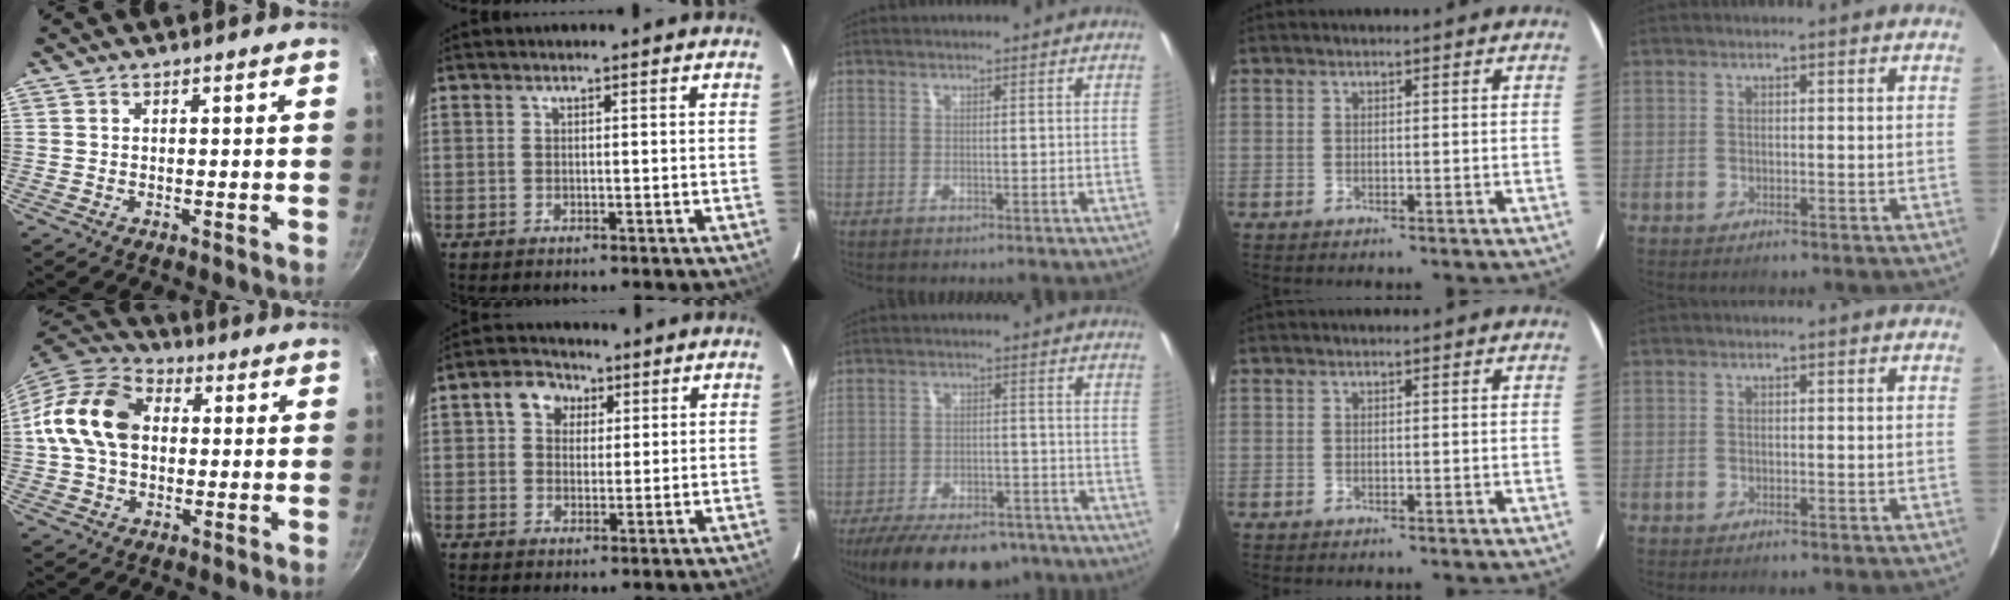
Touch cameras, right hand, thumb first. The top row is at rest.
{"thumb": {"total": 15.2, "force": [1.3, 11.0, 10.3], "torque": [-0.167, 0.026, 0.005]}, "index": {"total": 6.0, "force": [2.4, 4.9, 2.6], "torque": [-0.045, 0.020, 0.039]}, "middle": {"total": 19.1, "force": [-15.0, 7.5, 9.1], "torque": [-0.182, -0.017, -0.210]}}